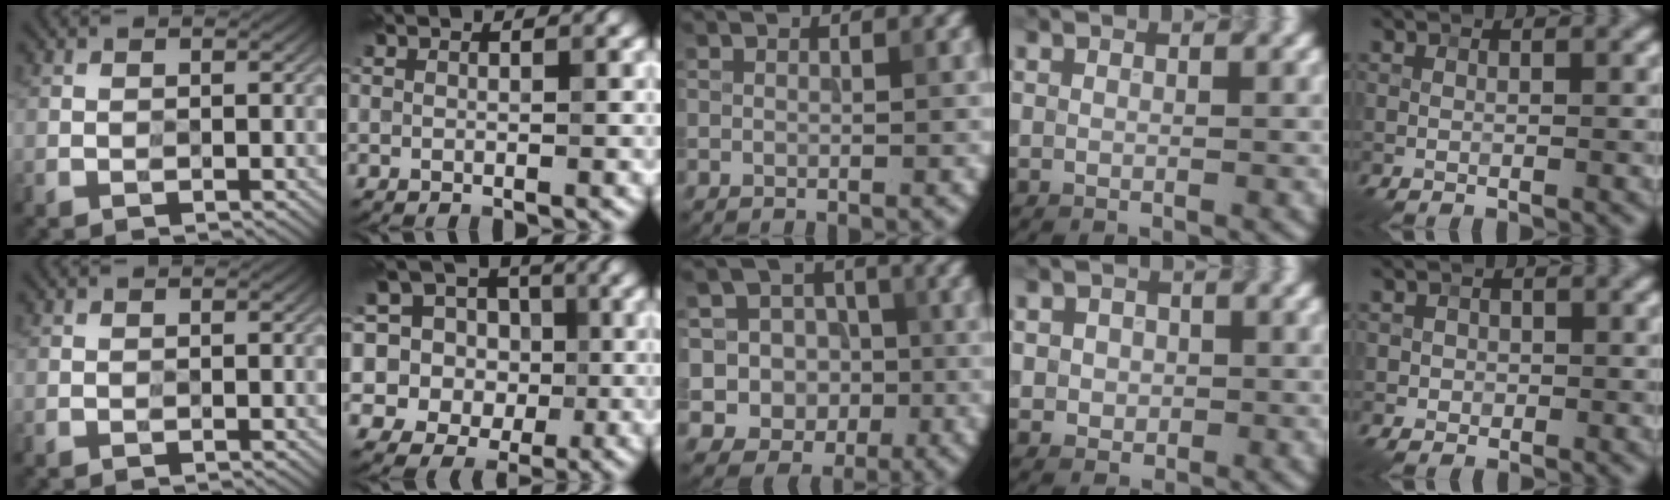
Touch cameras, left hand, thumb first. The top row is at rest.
{"index": {"total": 13.2, "force": [3.3, 11.5, 5.4], "torque": [-0.143, 0.048, 0.032]}, "middle": {"total": 8.0, "force": [-1.6, 7.6, 2.0], "torque": [-0.031, 0.017, -0.053]}, "ring": {"total": 2.3, "force": [0.1, 2.0, 1.0], "torque": [-0.009, 0.002, -0.004]}, "little": {"total": 1.1, "force": [-0.1, 1.1, 0.1], "torque": [0.005, -0.004, -0.001]}}